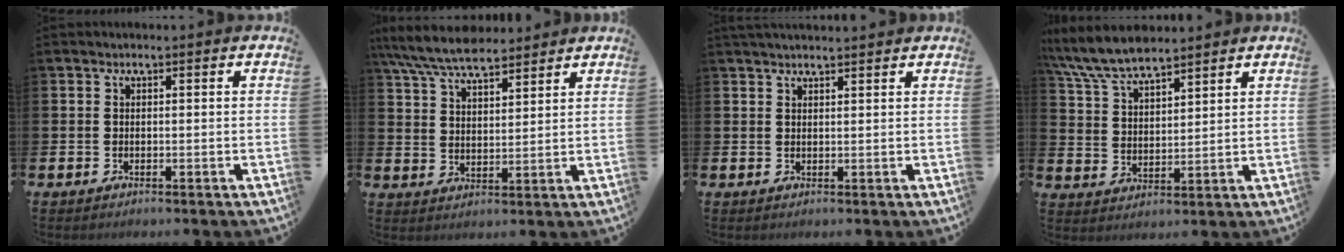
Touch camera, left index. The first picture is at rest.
{"total": 7.7, "force": [7.1, 1.6, 2.4], "torque": [-0.074, -0.027, 0.131]}
{"total": 1.9, "force": [1.9, 0.2, 0.4], "torque": [0.001, -0.008, 0.032]}
{"total": 7.7, "force": [7.2, 1.5, 2.5], "torque": [-0.075, -0.025, 0.132]}